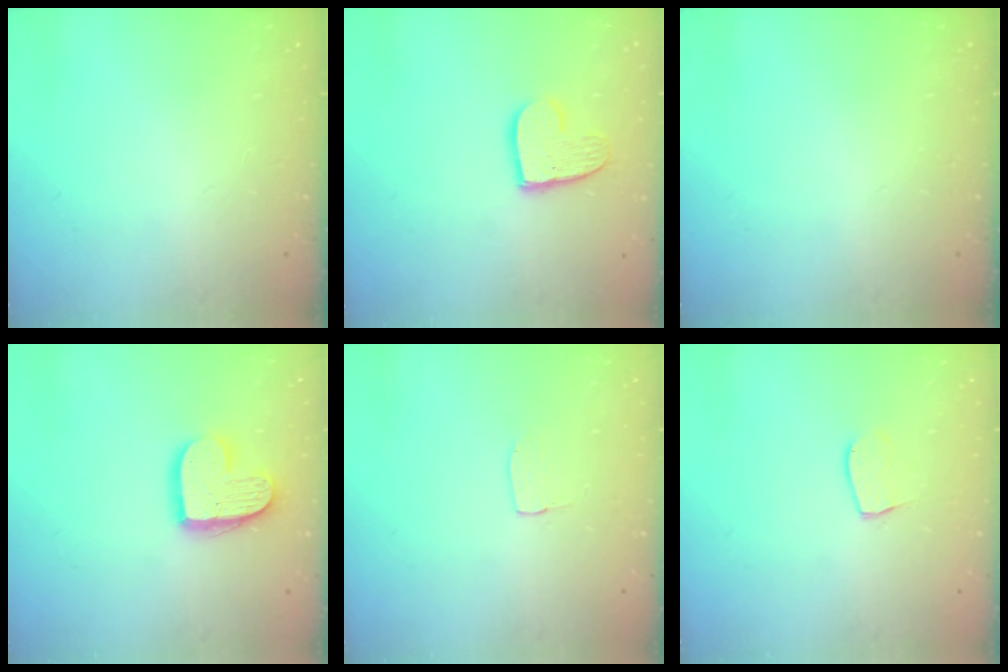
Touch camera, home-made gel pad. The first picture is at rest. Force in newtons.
{"total": 10.9, "press": 10.8, "slide": 0.9}
{"total": 0.0}
{"total": 13.8, "press": 13.8, "slide": 0.9}
{"total": 2.9, "press": 2.9, "slide": 0.2}
{"total": 5.5, "press": 5.5, "slide": 0.4}